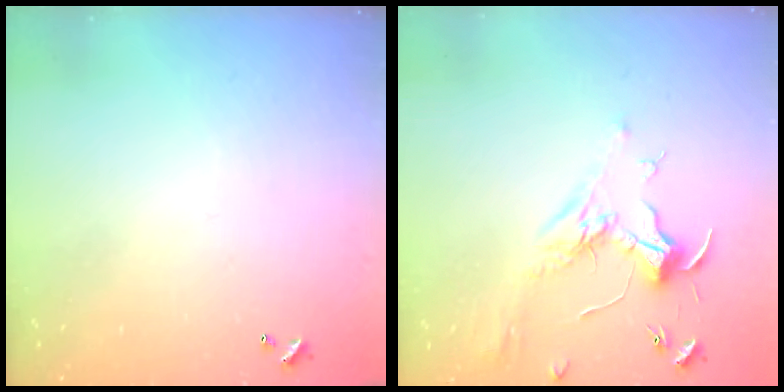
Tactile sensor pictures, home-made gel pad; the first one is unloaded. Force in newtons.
{"total": 1.8, "press": 1.7, "slide": 0.6}